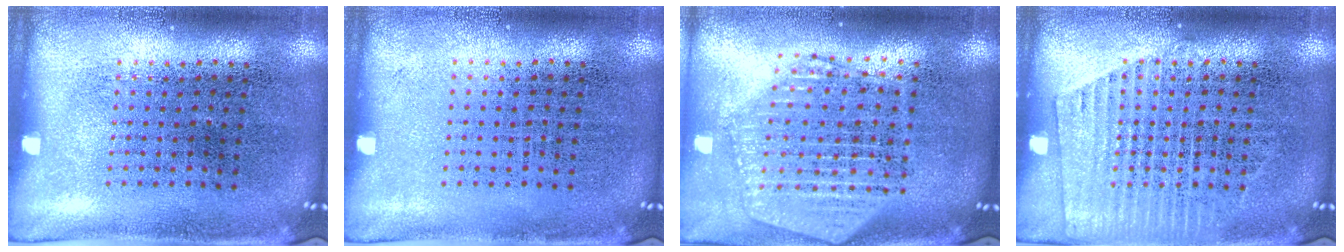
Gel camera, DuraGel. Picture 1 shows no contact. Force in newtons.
{"total": 0.0}
{"total": 2.4, "press": 2.1, "slide": 1.2}
{"total": 1.7, "press": 1.6, "slide": 0.3}